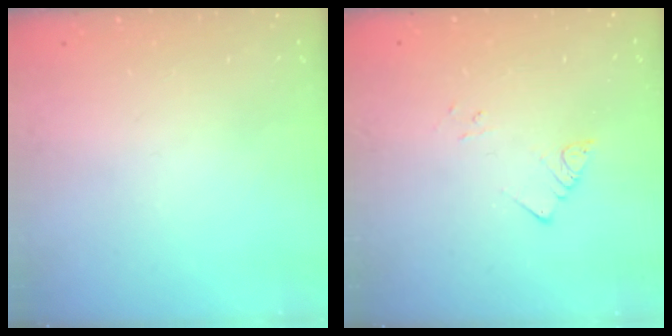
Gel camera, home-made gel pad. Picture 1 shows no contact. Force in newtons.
{"total": 2.9, "press": 2.9, "slide": 0.4}